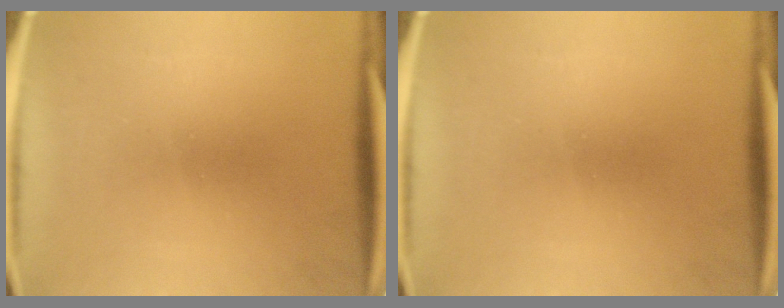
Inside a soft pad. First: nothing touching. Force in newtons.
{"total": 0.0}